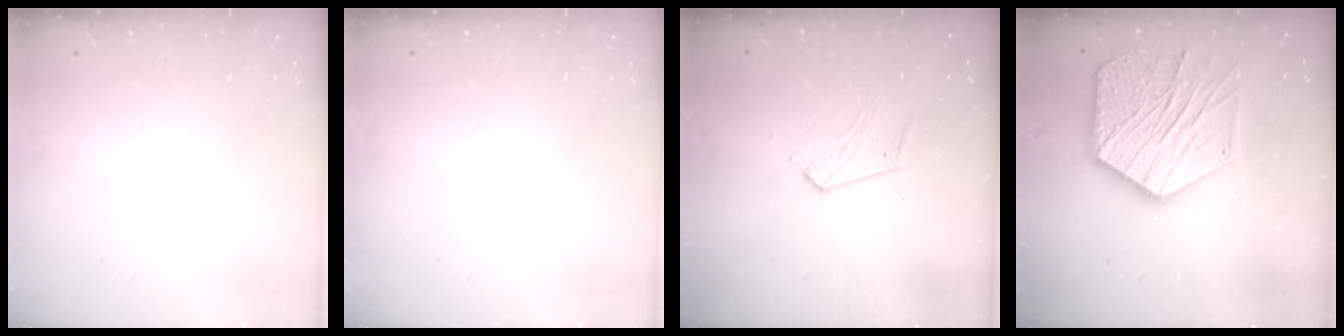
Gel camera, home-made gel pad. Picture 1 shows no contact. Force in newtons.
{"total": 0.0}
{"total": 6.8, "press": 6.7, "slide": 0.6}
{"total": 22.6, "press": 22.5, "slide": 2.0}